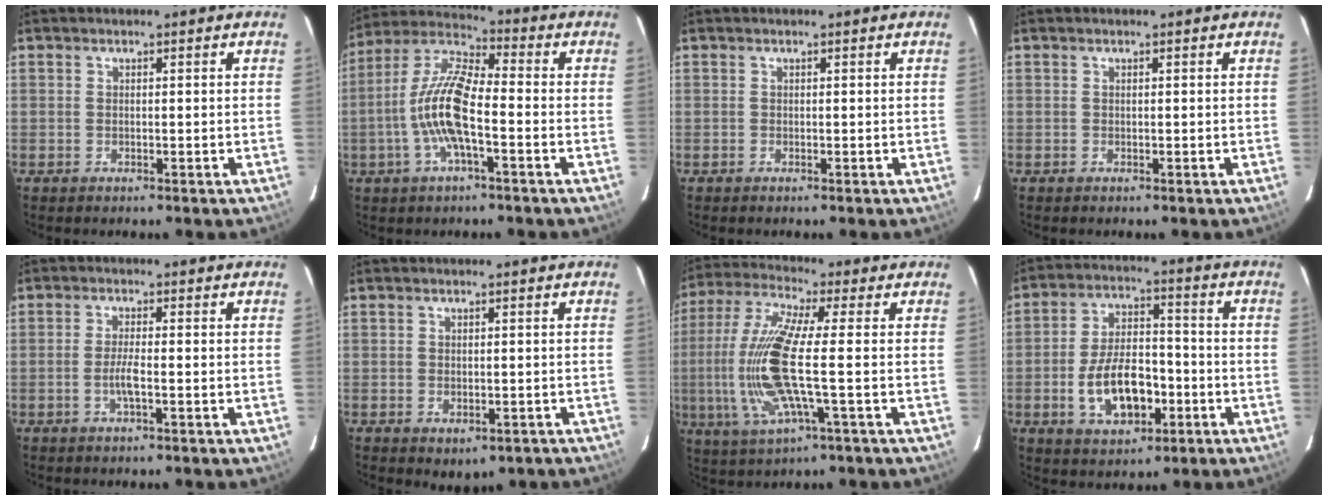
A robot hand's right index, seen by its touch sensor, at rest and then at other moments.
{"total": 12.4, "force": [-3.2, 3.4, 11.5], "torque": [-0.239, 0.005, -0.067]}
{"total": 0.0}
{"total": 0.0}
{"total": 3.0, "force": [-1.1, 0.1, 2.8], "torque": [-0.056, -0.003, -0.021]}
{"total": 3.8, "force": [-1.7, 2.6, 2.2], "torque": [-0.038, -0.009, -0.014]}
{"total": 16.1, "force": [-2.2, 2.4, 15.8], "torque": [-0.324, -0.009, -0.040]}
{"total": 12.4, "force": [-4.1, 6.7, 9.6], "torque": [-0.193, 0.012, -0.057]}